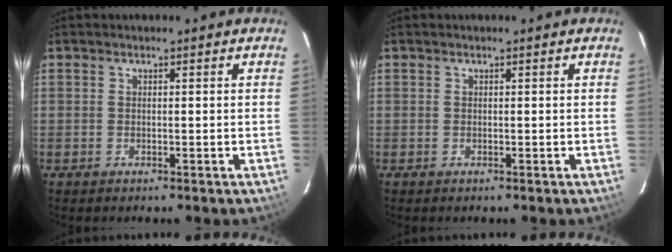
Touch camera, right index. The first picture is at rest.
{"total": 0.0}